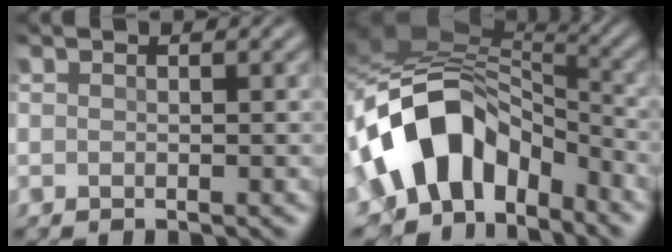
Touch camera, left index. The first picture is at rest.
{"total": 11.4, "force": [-3.6, 7.6, 7.7], "torque": [-0.130, 0.022, -0.073]}